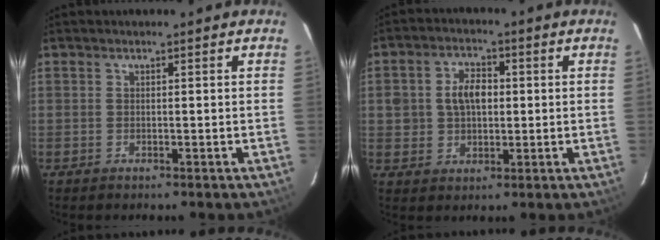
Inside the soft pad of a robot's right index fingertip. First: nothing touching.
{"total": 6.5, "force": [0.7, 4.8, 4.3], "torque": [-0.082, 0.016, 0.017]}